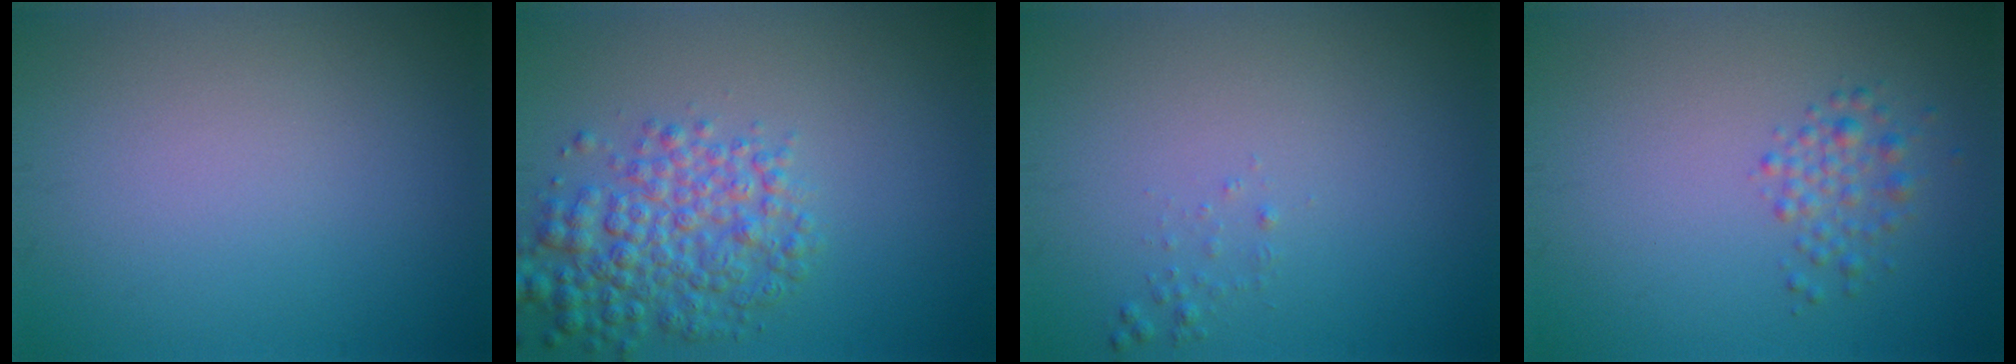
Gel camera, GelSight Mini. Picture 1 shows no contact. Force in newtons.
{"total": 5.0, "press": 5.0, "slide": 0.1}
{"total": 0.6, "press": 0.6, "slide": 0.0}
{"total": 1.9, "press": 1.9, "slide": 0.0}